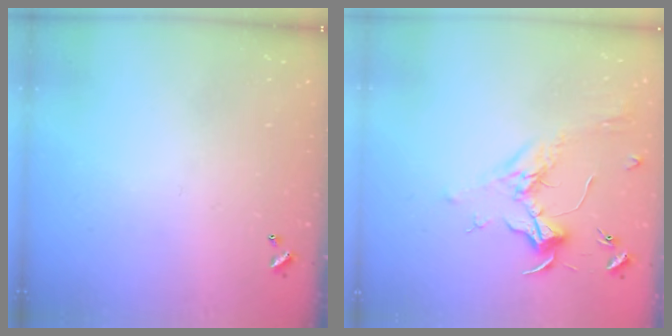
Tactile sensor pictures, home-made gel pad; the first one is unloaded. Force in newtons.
{"total": 1.8, "press": 1.6, "slide": 0.6}